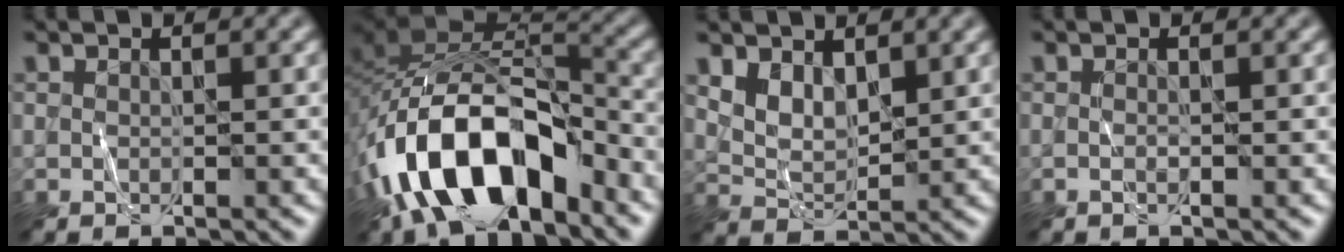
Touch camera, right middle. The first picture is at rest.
{"total": 13.0, "force": [-6.6, 6.6, 9.1], "torque": [-0.164, 0.000, -0.124]}
{"total": 3.1, "force": [1.8, 1.7, 1.8], "torque": [-0.043, -0.008, 0.039]}
{"total": 0.6, "force": [-0.2, 0.0, 0.6], "torque": [-0.011, -0.001, -0.005]}